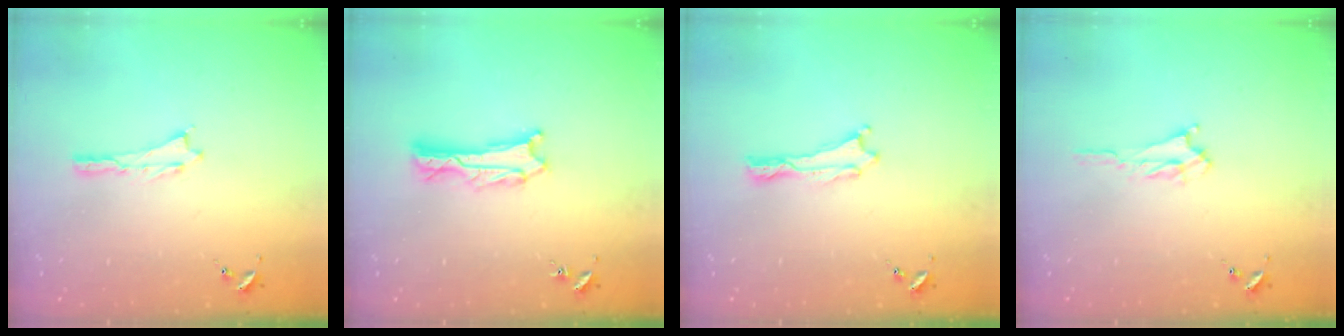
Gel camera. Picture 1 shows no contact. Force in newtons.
{"total": 1.8, "press": 1.8, "slide": 0.2}
{"total": 0.0}
{"total": 2.5, "press": 2.5, "slide": 0.3}